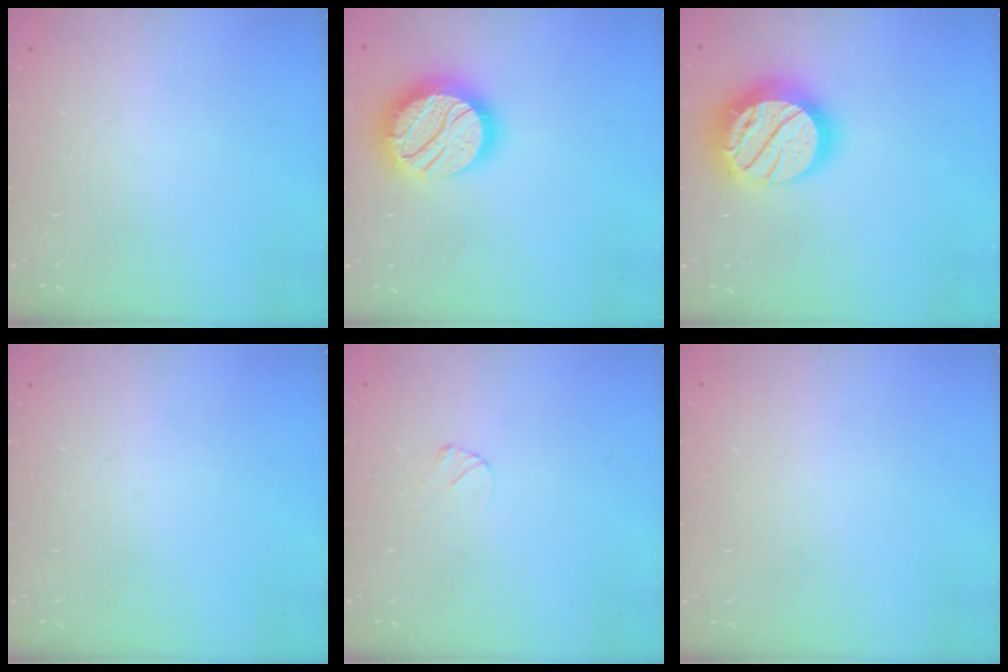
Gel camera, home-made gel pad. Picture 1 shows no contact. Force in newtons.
{"total": 18.8, "press": 18.7, "slide": 1.2}
{"total": 22.4, "press": 22.4, "slide": 1.9}
{"total": 0.0}
{"total": 3.2, "press": 3.2, "slide": 0.3}
{"total": 0.7, "press": 0.7, "slide": 0.1}